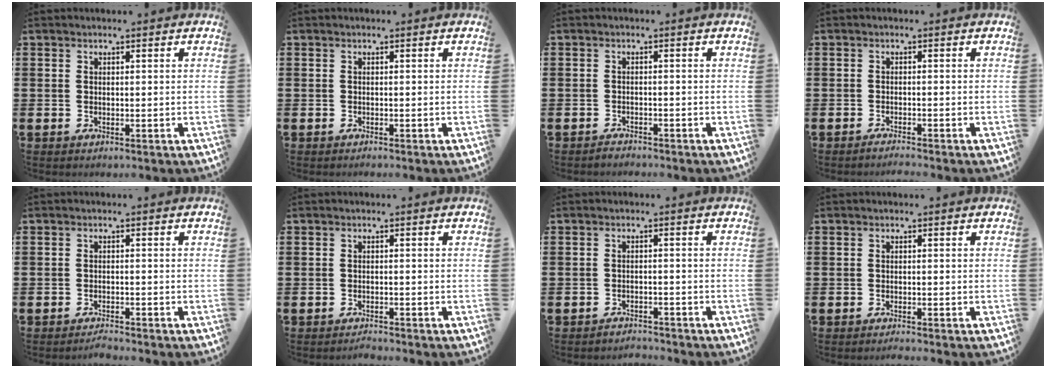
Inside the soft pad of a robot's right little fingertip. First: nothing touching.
{"total": 0.0}
{"total": 1.1, "force": [-1.1, 0.0, -0.1], "torque": [-0.001, 0.002, -0.023]}
{"total": 1.1, "force": [-1.0, -0.1, 0.3], "torque": [-0.004, -0.003, -0.020]}
{"total": 1.2, "force": [-1.2, 0.0, 0.2], "torque": [-0.007, 0.001, -0.024]}
{"total": 1.0, "force": [-1.0, 0.0, 0.1], "torque": [-0.004, 0.000, -0.020]}
{"total": 1.8, "force": [-1.8, 0.0, -0.2], "torque": [-0.001, 0.005, -0.041]}
{"total": 0.6, "force": [-0.6, 0.0, 0.3], "torque": [-0.006, -0.004, -0.011]}